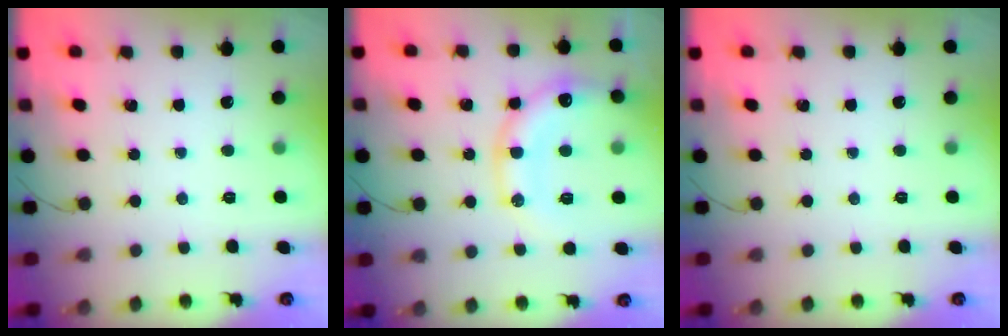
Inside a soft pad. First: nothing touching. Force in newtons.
{"total": 17.1, "press": 16.8, "slide": 2.8}
{"total": 0.0}